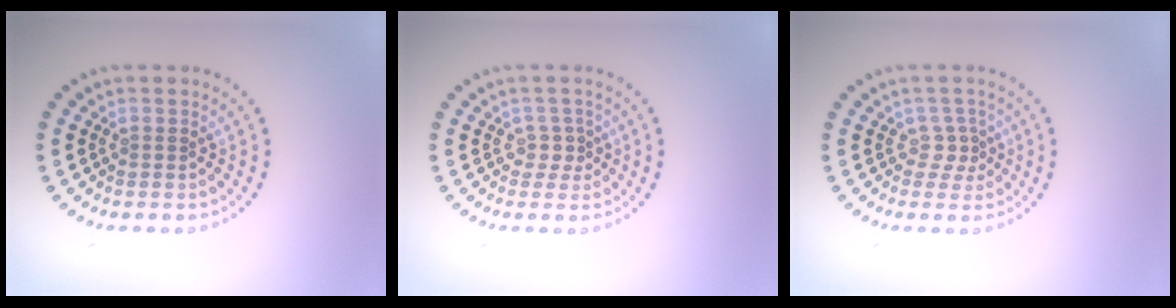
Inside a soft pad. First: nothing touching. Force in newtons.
{"total": 1.4, "press": 1.0, "slide": 1.0}
{"total": 1.5, "press": 1.1, "slide": 1.1}